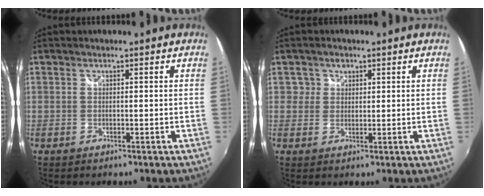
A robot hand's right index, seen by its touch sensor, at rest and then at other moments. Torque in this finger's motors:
{"motor_torque": [0.00, 0.01, 0.06, 0.00]}